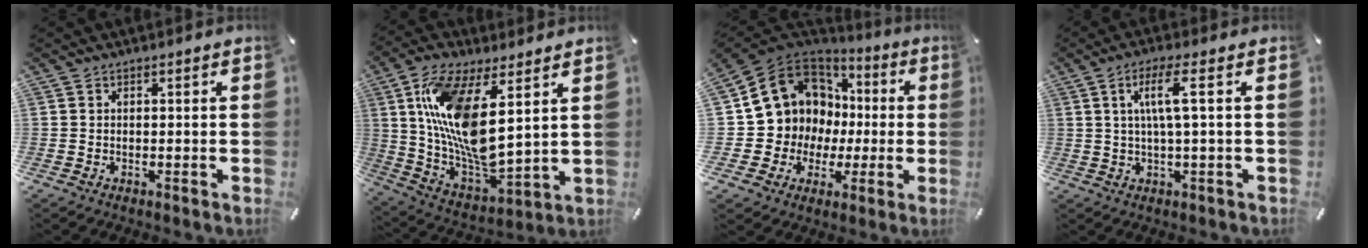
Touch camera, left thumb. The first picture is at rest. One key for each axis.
{"total": 16.8, "fx": 6.5, "fy": 6.4, "fz": 14.1, "tx": -0.301, "ty": -0.039, "tz": 0.114}
{"total": 12.5, "fx": 2.8, "fy": 12.0, "fz": 1.9, "tx": -0.042, "ty": -0.043, "tz": 0.075}
{"total": 7.1, "fx": 1.6, "fy": 0.9, "fz": 6.9, "tx": -0.134, "ty": 0.001, "tz": 0.022}